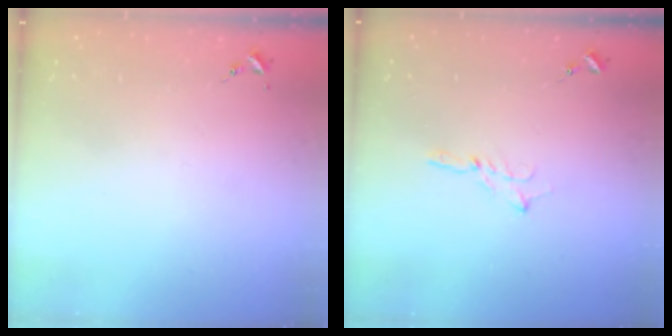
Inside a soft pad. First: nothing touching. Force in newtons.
{"total": 2.0, "press": 2.0, "slide": 0.2}